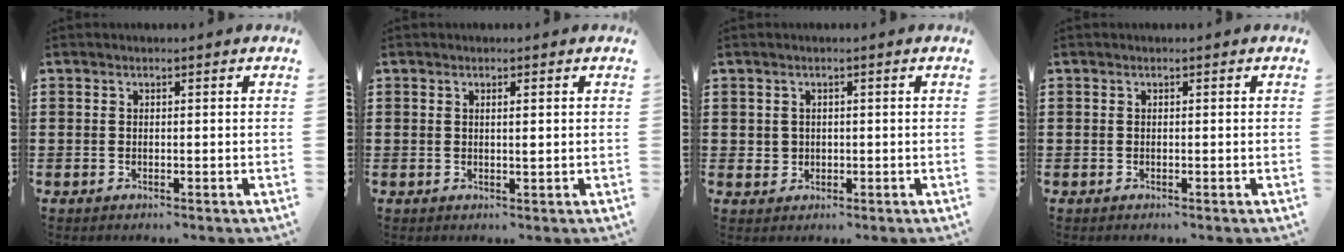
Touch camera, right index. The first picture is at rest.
{"total": 1.2, "force": [0.3, 0.0, 1.1], "torque": [-0.021, -0.001, 0.005]}
{"total": 1.2, "force": [0.3, 1.2, 0.0], "torque": [-0.006, 0.006, 0.005]}
{"total": 0.0}